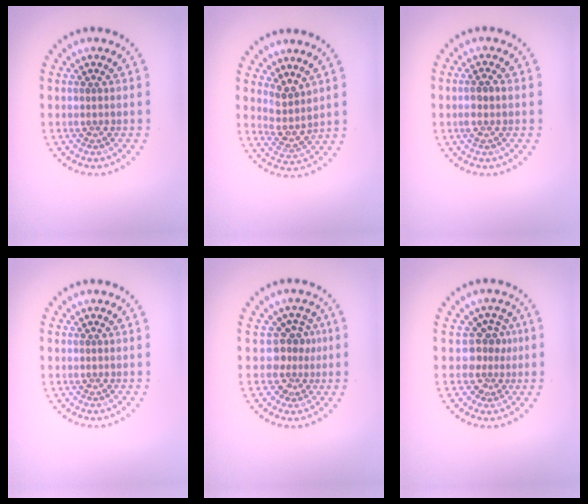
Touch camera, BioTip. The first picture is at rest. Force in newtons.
{"total": 2.5, "press": 1.9, "slide": 1.6}
{"total": 1.3, "press": 1.2, "slide": 0.5}
{"total": 0.0}
{"total": 2.7, "press": 2.0, "slide": 1.9}
{"total": 2.5, "press": 1.9, "slide": 1.7}